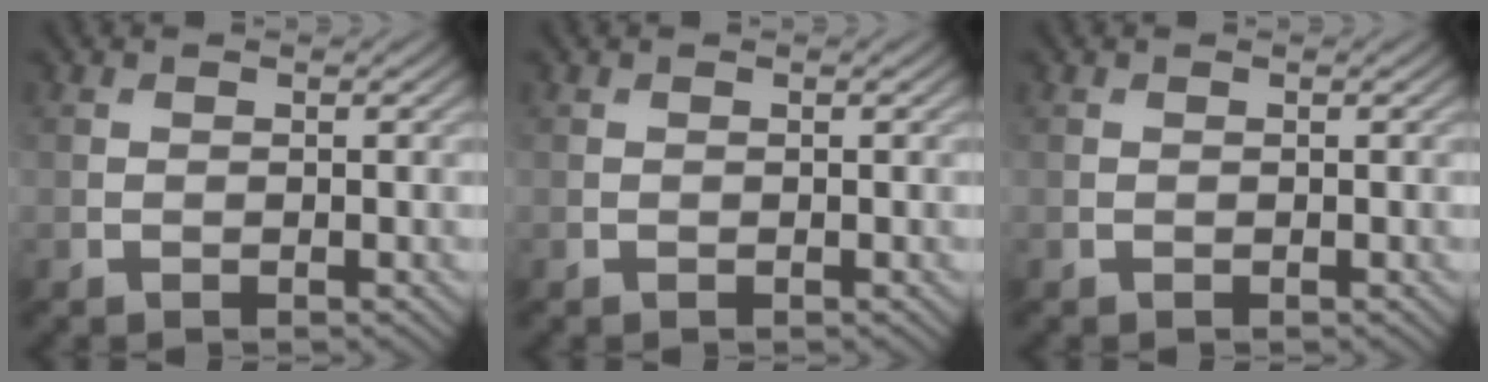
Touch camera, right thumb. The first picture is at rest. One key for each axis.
{"total": 0.0}
{"total": 0.0}